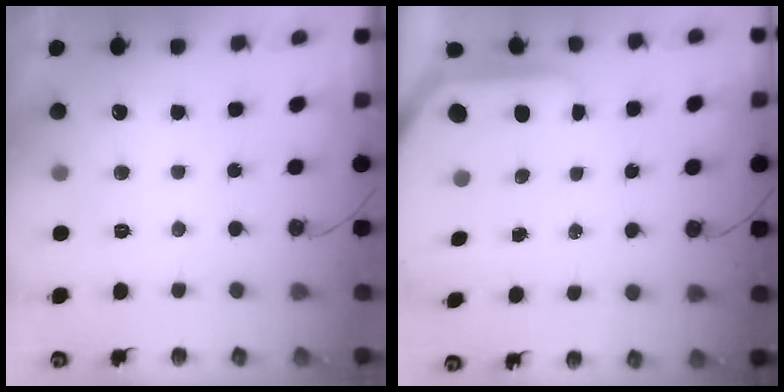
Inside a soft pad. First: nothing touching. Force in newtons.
{"total": 9.8, "press": 9.8, "slide": 0.7}